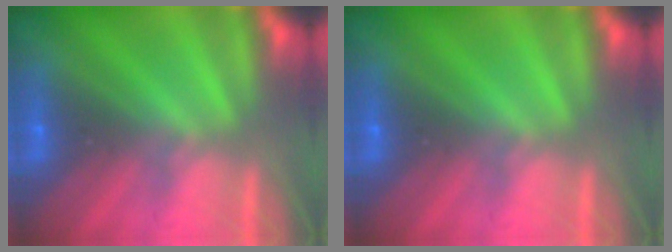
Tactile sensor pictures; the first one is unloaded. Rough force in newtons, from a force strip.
{"total": 0.0}